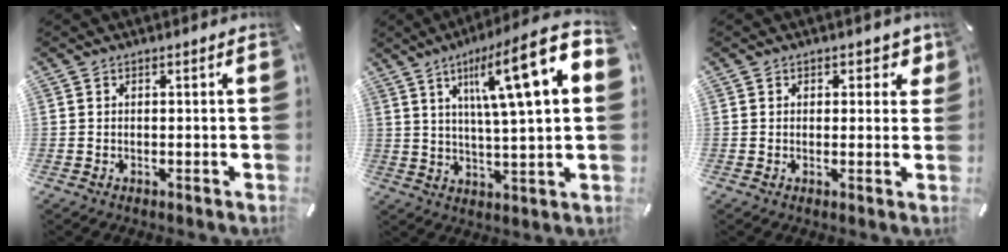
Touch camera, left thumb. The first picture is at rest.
{"total": 18.0, "force": [7.3, 3.2, 16.2], "torque": [-0.257, -0.036, 0.099]}
{"total": 3.2, "force": [1.5, 2.3, 1.6], "torque": [0.004, -0.007, 0.018]}